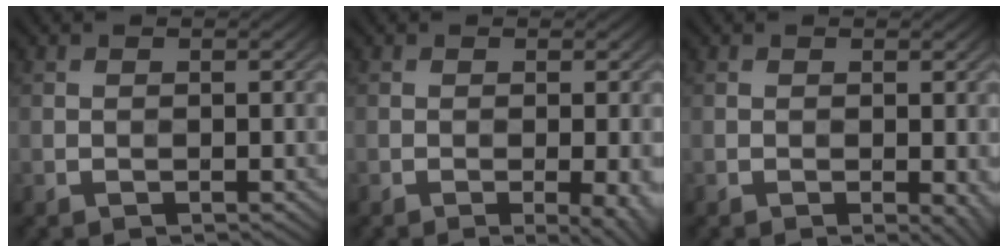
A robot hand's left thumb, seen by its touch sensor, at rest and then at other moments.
{"total": 3.2, "force": [-0.9, 0.7, 3.0], "torque": [-0.042, -0.004, -0.012]}
{"total": 1.6, "force": [-0.2, 0.6, 1.4], "torque": [-0.019, -0.008, -0.002]}